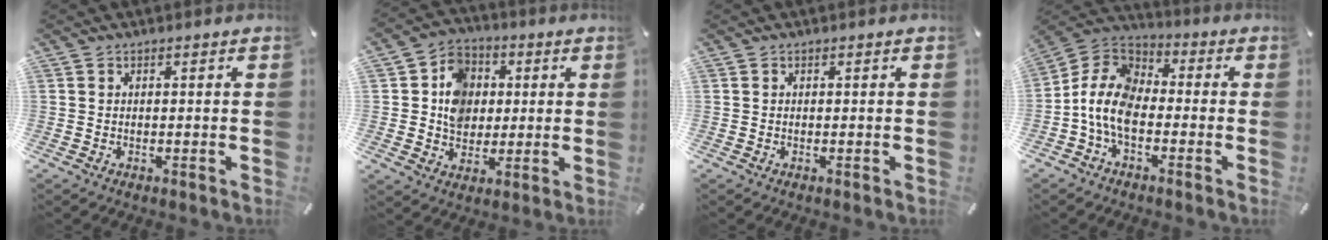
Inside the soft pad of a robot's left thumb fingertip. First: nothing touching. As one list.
[{"total": 9.8, "force": [0.8, 8.7, 4.4], "torque": [-0.075, 0.014, 0.016]}, {"total": 0.0}, {"total": 10.3, "force": [-4.8, 6.3, 6.5], "torque": [-0.159, 0.009, -0.098]}]